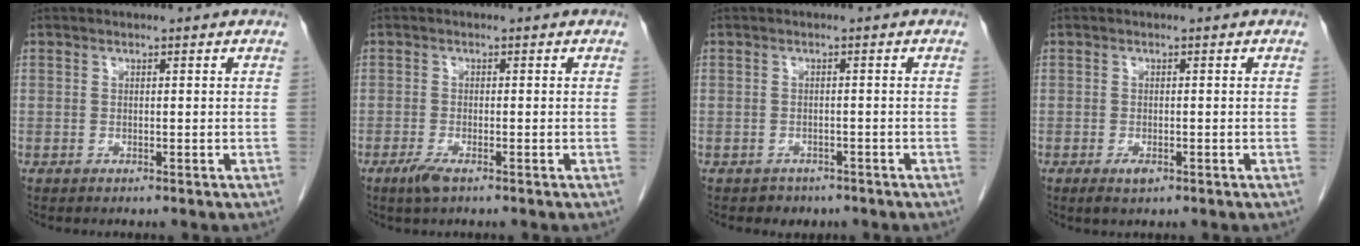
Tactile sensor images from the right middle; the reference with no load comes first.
{"total": 2.4, "force": [-1.5, 0.5, 1.7], "torque": [-0.040, -0.004, -0.031]}
{"total": 2.4, "force": [-1.8, 1.6, 0.1], "torque": [-0.010, 0.005, -0.023]}
{"total": 1.7, "force": [-0.9, 0.7, 1.3], "torque": [-0.022, -0.001, -0.011]}